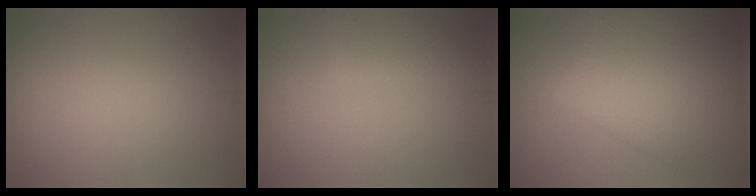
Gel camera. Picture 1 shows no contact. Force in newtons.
{"total": 2.1, "press": 2.1, "slide": 0.2}
{"total": 13.4, "press": 13.4, "slide": 0.6}